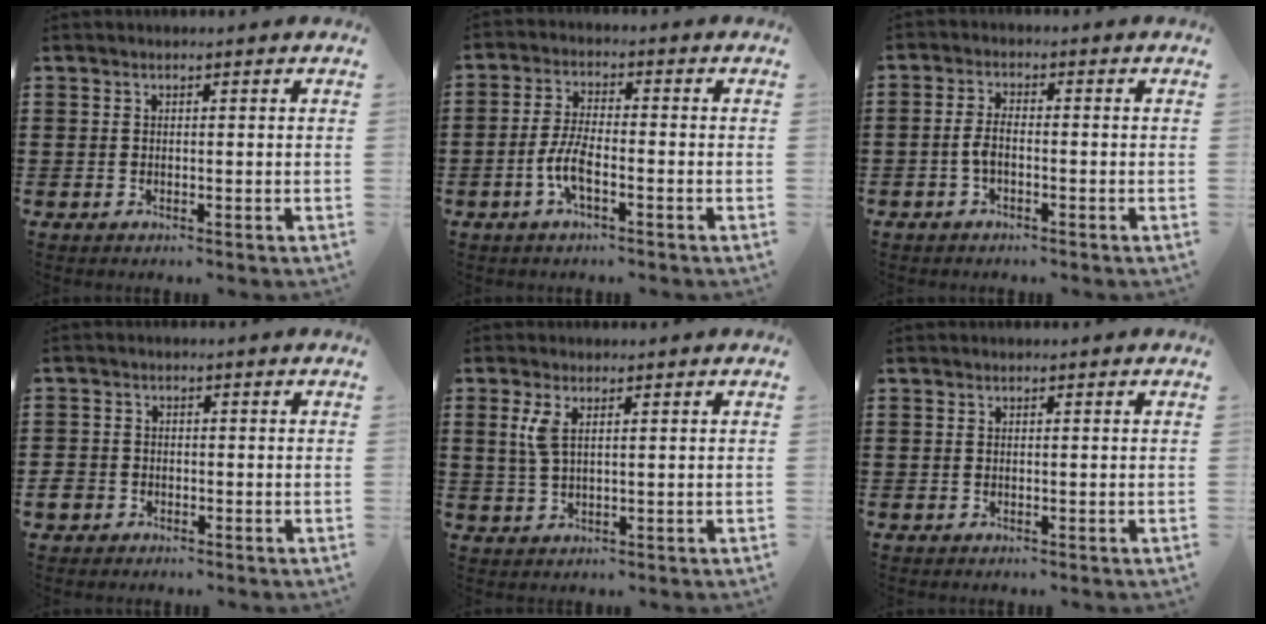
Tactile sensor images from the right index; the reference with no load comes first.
{"total": 5.5, "force": [-2.1, 1.7, 4.8], "torque": [-0.116, -0.006, -0.048]}
{"total": 2.8, "force": [-1.2, 1.1, 2.3], "torque": [-0.058, -0.001, -0.027]}
{"total": 2.4, "force": [-1.3, 1.9, 0.6], "torque": [-0.031, -0.004, -0.033]}
{"total": 3.2, "force": [1.2, 1.2, 2.8], "torque": [-0.067, 0.003, 0.018]}
{"total": 0.0}